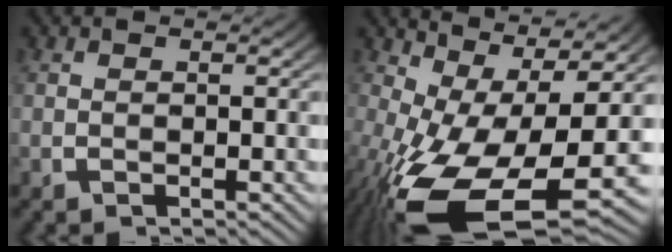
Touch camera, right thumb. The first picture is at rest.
{"total": 14.4, "force": [-0.9, 7.5, 12.2], "torque": [-0.243, -0.067, 0.026]}